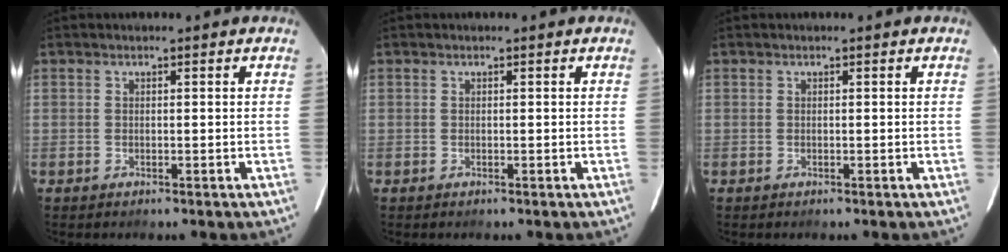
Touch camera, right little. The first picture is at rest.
{"total": 0.0}
{"total": 0.0}